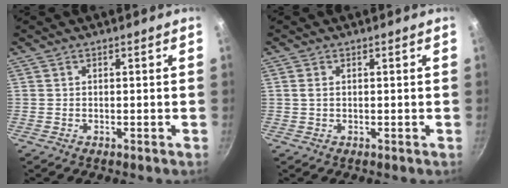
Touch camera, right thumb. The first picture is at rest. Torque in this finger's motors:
{"motor_torque": [-0.45, 0.33, -0.31, 0.21, 0.08]}